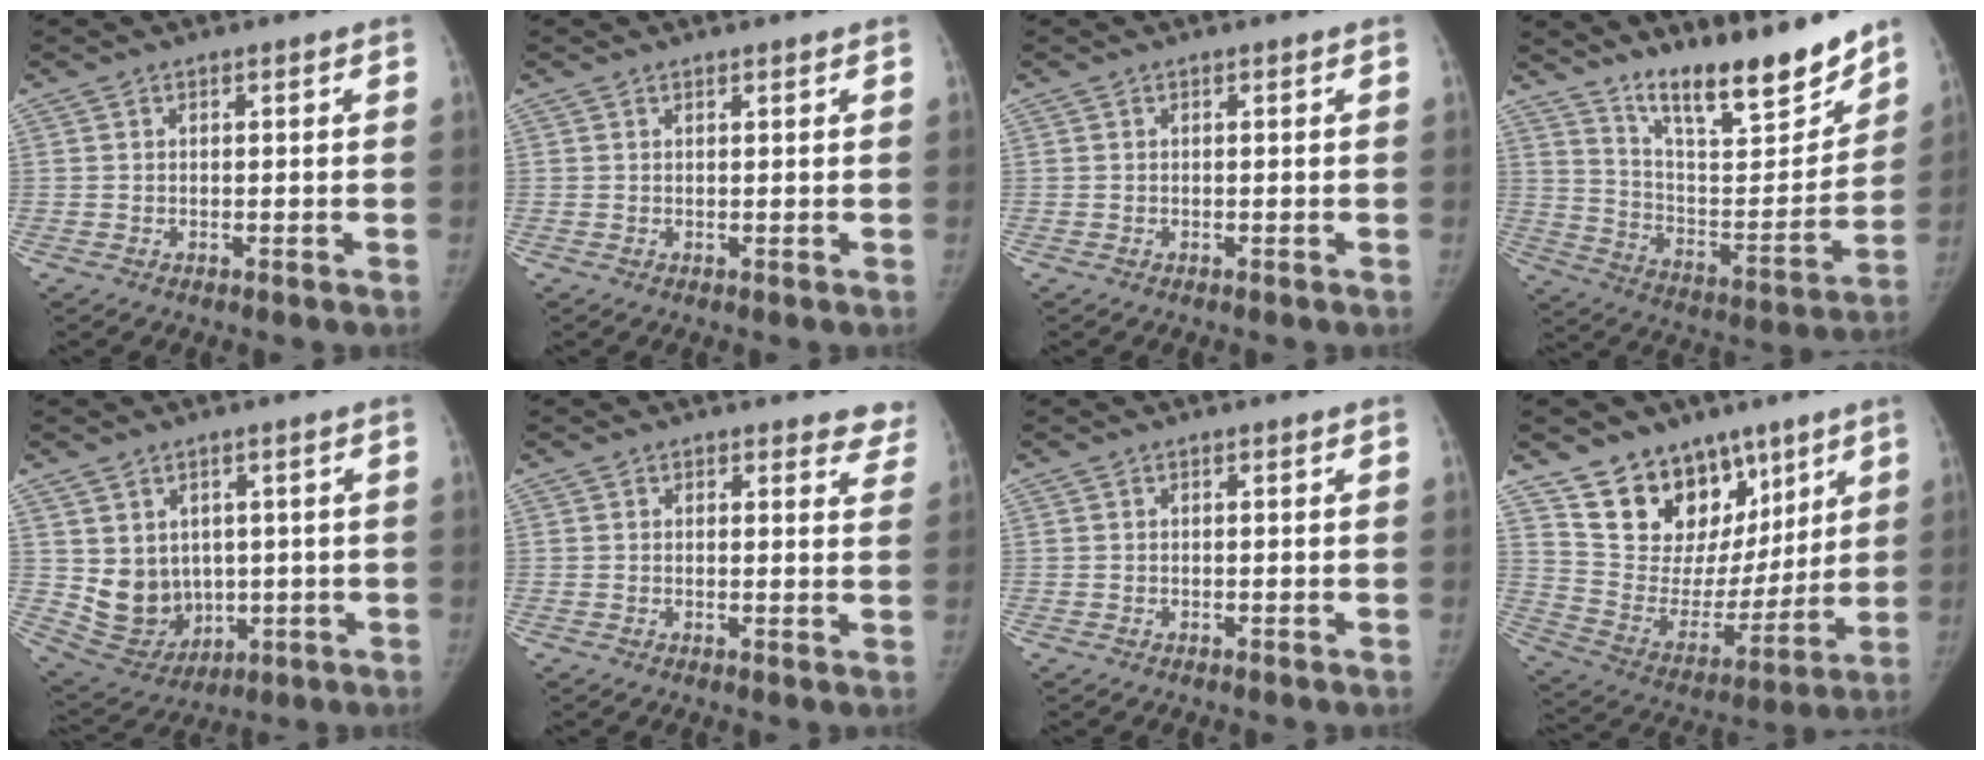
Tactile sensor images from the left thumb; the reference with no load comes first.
{"total": 0.6, "force": [0.6, 0.0, 0.2], "torque": [-0.005, -0.004, 0.010]}
{"total": 0.0}
{"total": 20.4, "force": [16.2, 4.7, 11.6], "torque": [-0.141, -0.110, 0.270]}
{"total": 9.5, "force": [1.0, 8.1, 4.9], "torque": [-0.056, -0.020, 0.052]}
{"total": 5.7, "force": [5.2, 2.3, 0.6], "torque": [0.040, -0.027, 0.034]}
{"total": 0.0}
{"total": 18.9, "force": [11.7, 12.7, 7.6], "torque": [-0.065, -0.057, 0.214]}